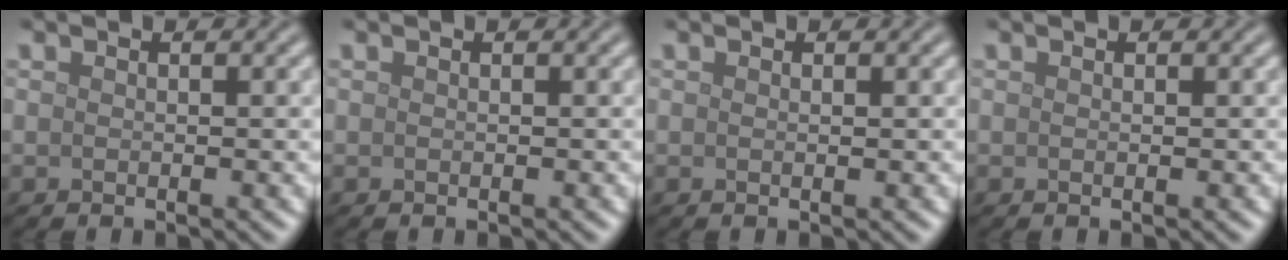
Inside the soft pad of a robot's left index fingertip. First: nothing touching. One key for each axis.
{"total": 0.0}
{"total": 0.0}
{"total": 0.0}